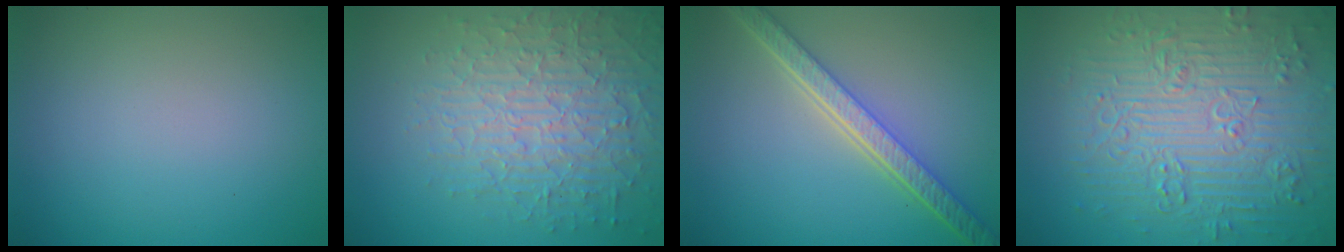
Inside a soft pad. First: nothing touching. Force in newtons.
{"total": 6.6, "press": 5.1, "slide": 4.2}
{"total": 5.6, "press": 4.2, "slide": 3.7}
{"total": 9.8, "press": 6.9, "slide": 7.0}